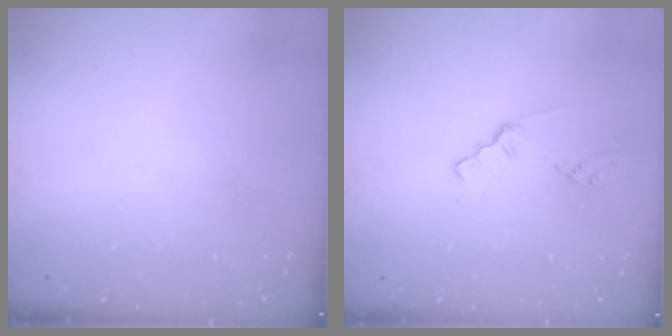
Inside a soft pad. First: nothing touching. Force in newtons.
{"total": 0.8, "press": 0.8, "slide": 0.2}